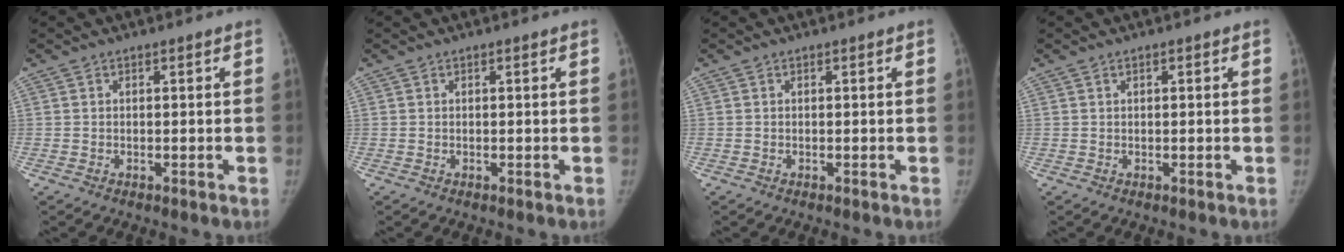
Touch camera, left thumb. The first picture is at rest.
{"total": 0.0}
{"total": 0.0}
{"total": 0.6, "force": [0.2, 0.2, 0.5], "torque": [-0.009, 0.002, 0.003]}